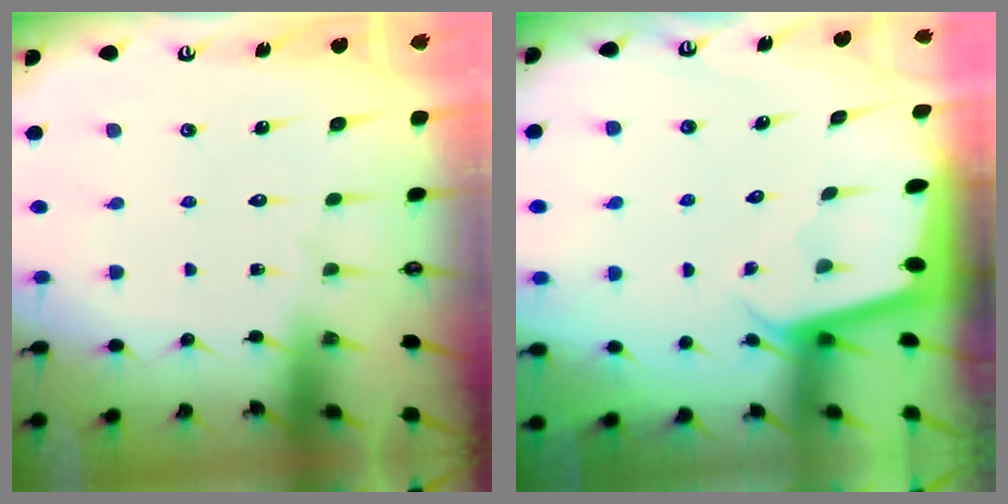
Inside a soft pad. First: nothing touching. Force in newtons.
{"total": 1.9, "press": 1.9, "slide": 0.2}